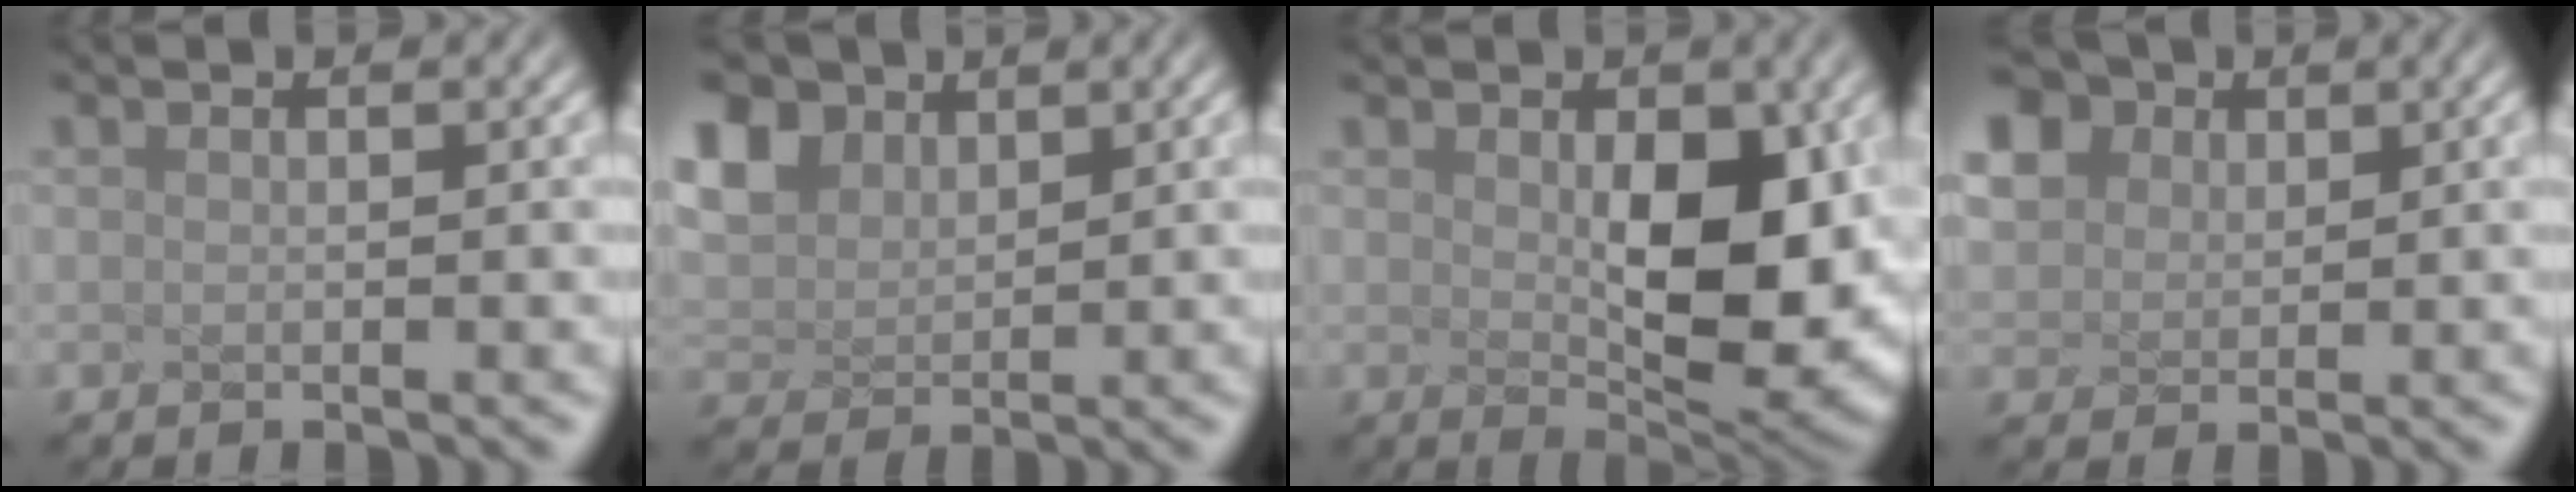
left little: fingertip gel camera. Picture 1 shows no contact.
{"total": 2.7, "force": [1.8, 1.8, 1.0], "torque": [-0.073, 0.004, 0.071]}
{"total": 6.8, "force": [-0.2, 2.7, 6.2], "torque": [-0.122, -0.018, 0.046]}
{"total": 5.7, "force": [3.2, 4.1, 2.2], "torque": [-0.119, 0.024, 0.093]}